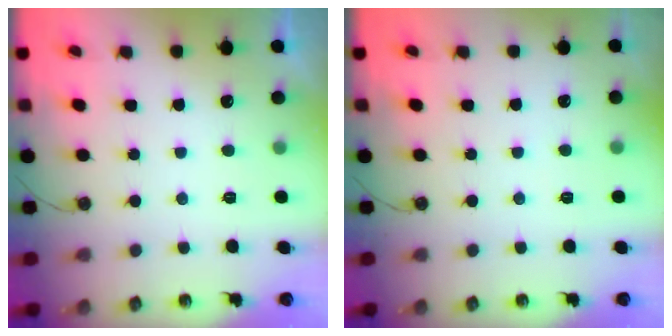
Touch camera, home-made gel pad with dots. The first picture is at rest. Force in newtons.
{"total": 3.0, "press": 2.9, "slide": 0.4}